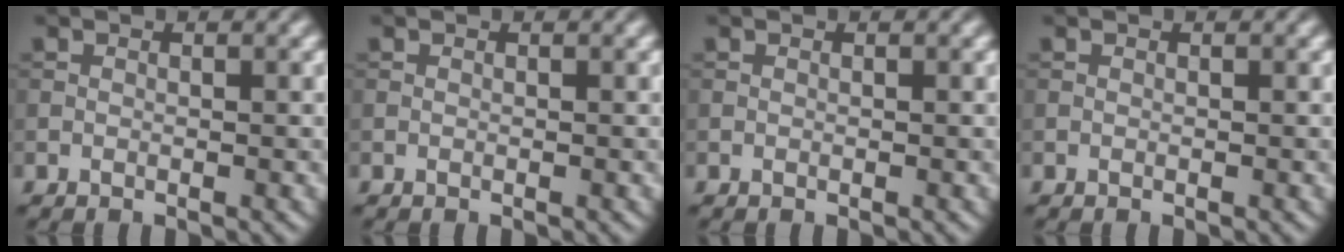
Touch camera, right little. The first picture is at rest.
{"total": 0.0}
{"total": 0.0}
{"total": 0.0}